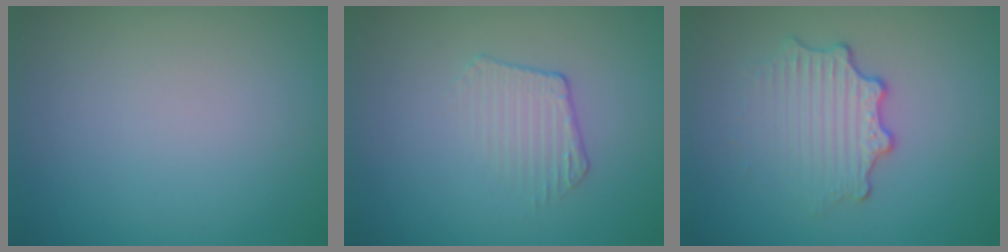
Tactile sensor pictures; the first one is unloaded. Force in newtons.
{"total": 1.8, "press": 0.9, "slide": 1.5}
{"total": 3.2, "press": 2.5, "slide": 1.9}